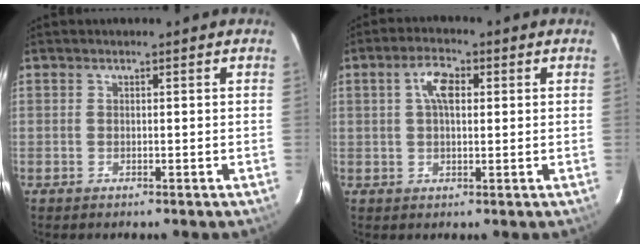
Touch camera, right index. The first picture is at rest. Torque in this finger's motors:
{"motor_torque": [0.20, 0.01, 0.27, 0.09]}